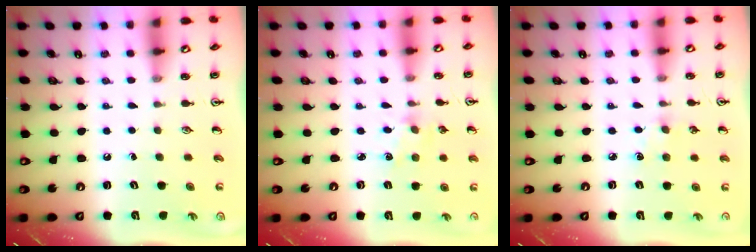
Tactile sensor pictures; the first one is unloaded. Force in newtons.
{"total": 1.8, "press": 1.7, "slide": 0.5}
{"total": 4.5, "press": 4.4, "slide": 0.6}